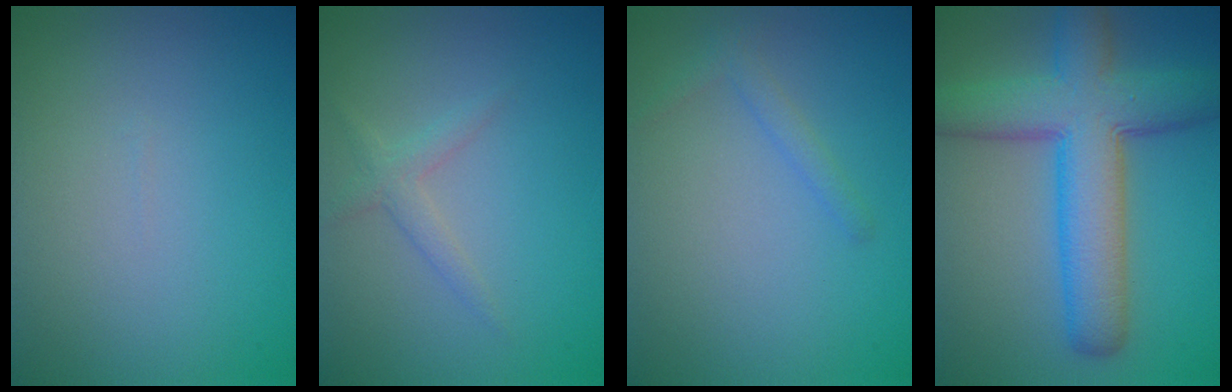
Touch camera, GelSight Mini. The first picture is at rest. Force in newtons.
{"total": 1.5, "press": 1.5, "slide": 0.1}
{"total": 1.2, "press": 1.2, "slide": 0.1}
{"total": 9.0, "press": 8.9, "slide": 0.3}